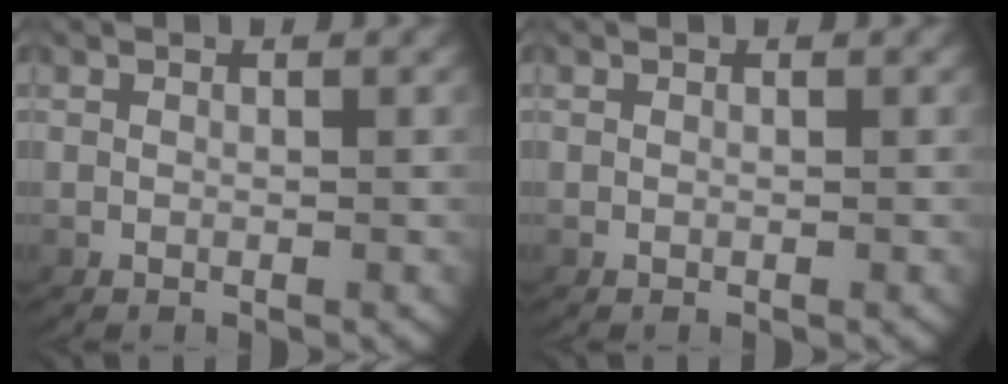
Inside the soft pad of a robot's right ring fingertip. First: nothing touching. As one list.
[{"total": 0.0}]